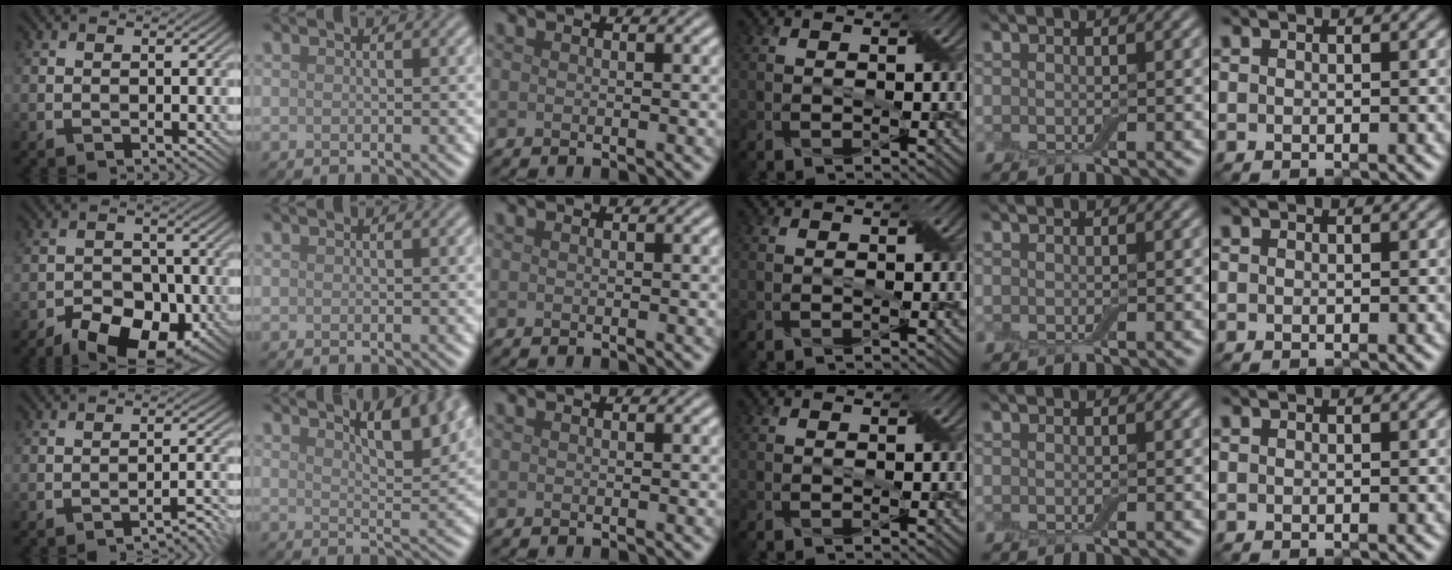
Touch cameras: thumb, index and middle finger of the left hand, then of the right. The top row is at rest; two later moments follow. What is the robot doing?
{"motion": "wrap", "object": "cling film"}